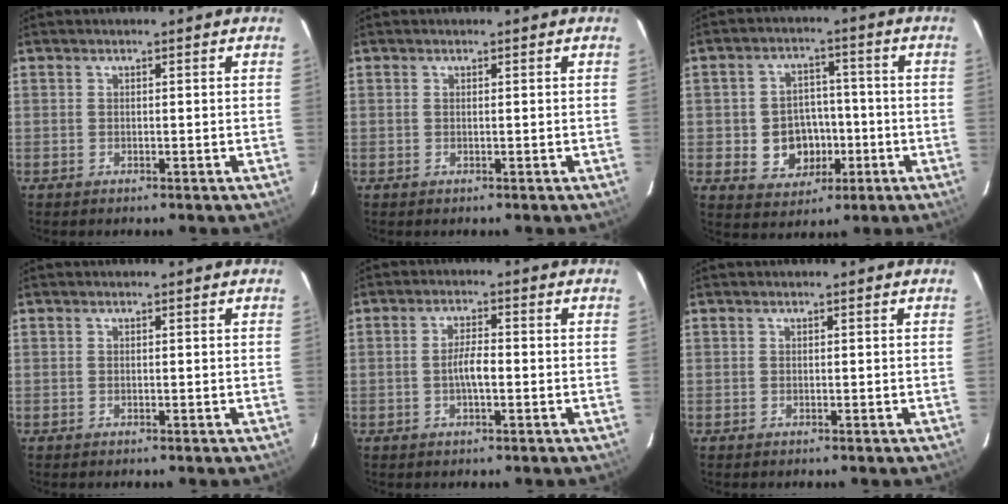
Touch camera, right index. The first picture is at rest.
{"total": 0.0}
{"total": 9.0, "force": [-2.3, 7.7, 4.0], "torque": [-0.097, 0.016, -0.018]}
{"total": 0.0}
{"total": 3.6, "force": [-0.9, 0.9, 3.4], "torque": [-0.064, 0.004, -0.015]}
{"total": 0.0}